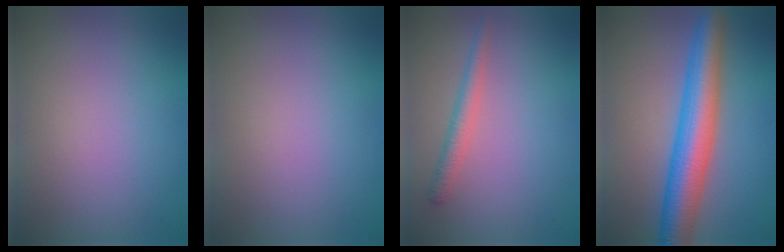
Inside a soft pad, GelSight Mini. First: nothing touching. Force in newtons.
{"total": 0.0}
{"total": 1.8, "press": 1.8, "slide": 0.1}
{"total": 7.3, "press": 7.3, "slide": 0.2}